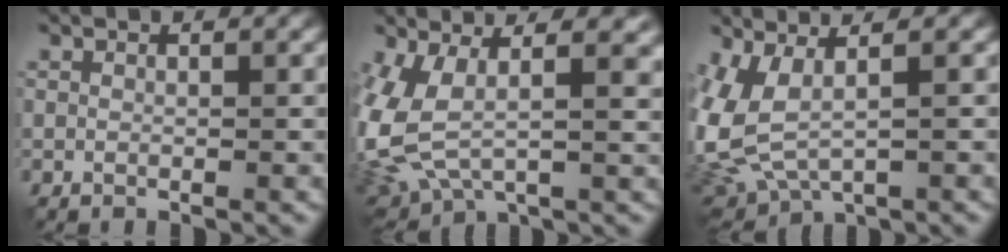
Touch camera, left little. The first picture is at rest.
{"total": 11.6, "force": [0.6, 6.3, 9.8], "torque": [-0.249, -0.029, 0.036]}
{"total": 7.1, "force": [0.4, 3.3, 6.2], "torque": [-0.158, -0.015, 0.019]}